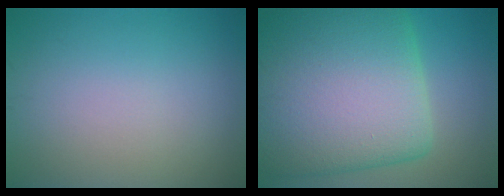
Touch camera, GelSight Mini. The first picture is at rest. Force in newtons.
{"total": 15.1, "press": 15.0, "slide": 1.1}